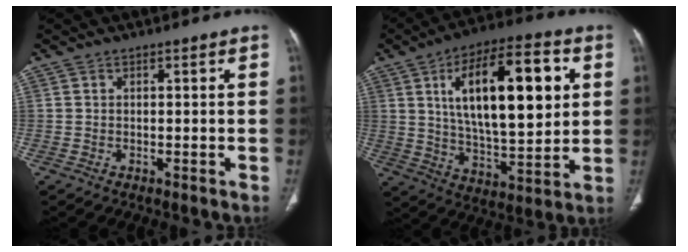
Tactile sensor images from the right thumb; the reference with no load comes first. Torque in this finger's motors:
{"motor_torque": [-0.69, 4.32, 1.44, 1.33, 0.57]}